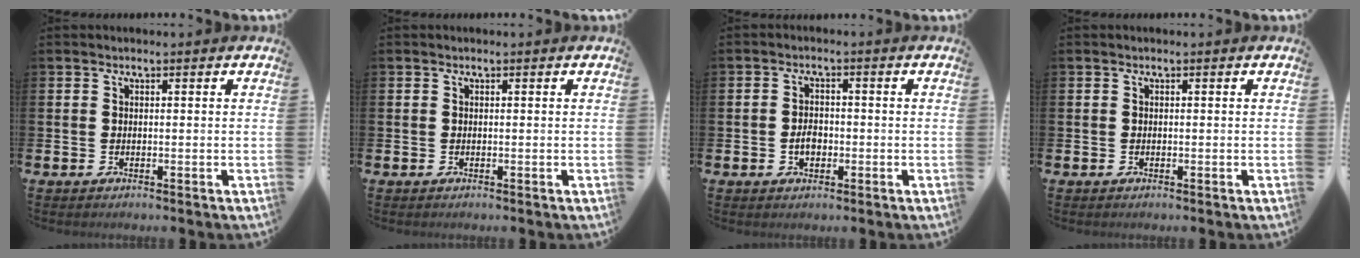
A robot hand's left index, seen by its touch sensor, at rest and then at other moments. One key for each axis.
{"total": 0.0}
{"total": 2.6, "fx": -0.7, "fy": 1.8, "fz": 1.7, "tx": -0.025, "ty": 0.001, "tz": -0.017}
{"total": 0.0}